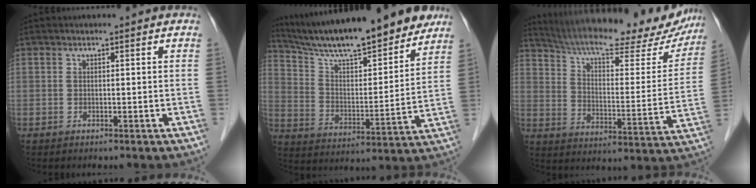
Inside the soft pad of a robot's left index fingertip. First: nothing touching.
{"total": 20.4, "force": [17.8, 2.6, 9.7], "torque": [-0.165, 0.000, 0.281]}
{"total": 26.0, "force": [22.3, 6.2, 11.8], "torque": [-0.188, -0.008, 0.296]}